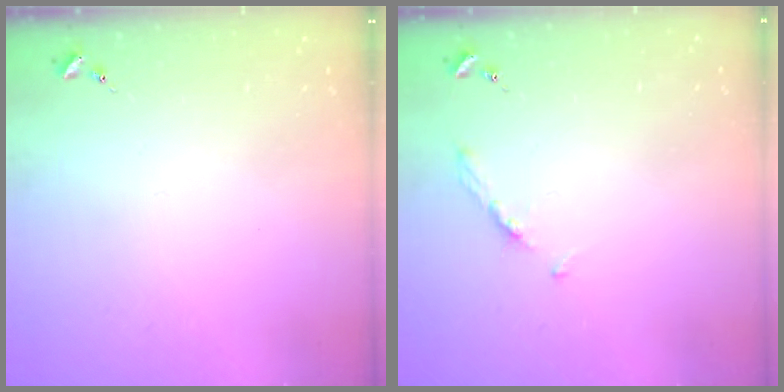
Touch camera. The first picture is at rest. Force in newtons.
{"total": 3.7, "press": 3.6, "slide": 0.4}